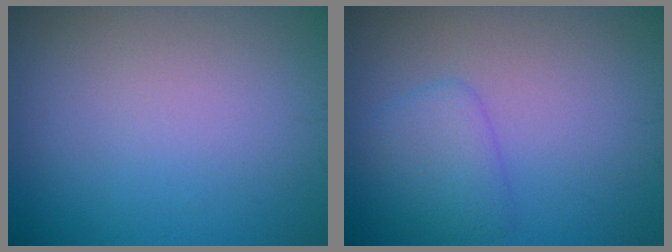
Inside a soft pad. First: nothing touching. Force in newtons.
{"total": 2.6, "press": 2.6, "slide": 0.0}